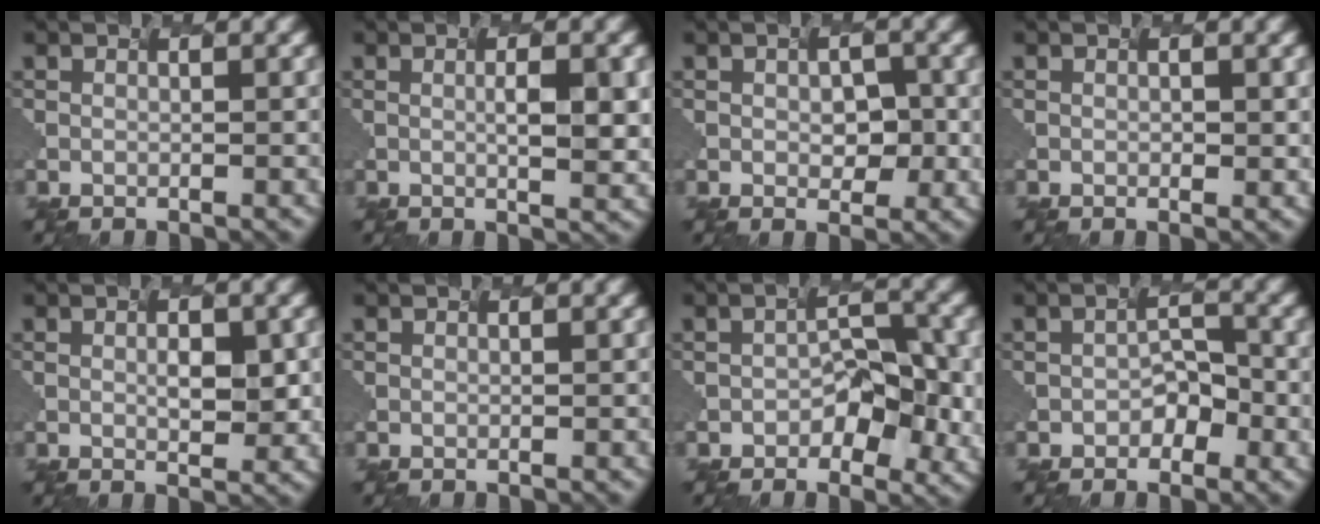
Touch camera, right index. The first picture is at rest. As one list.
[{"total": 2.8, "force": [0.0, 0.5, 2.7], "torque": [-0.041, 0.002, 0.009]}, {"total": 2.0, "force": [-0.4, 1.3, 1.4], "torque": [-0.027, -0.002, 0.004]}, {"total": 0.0}, {"total": 2.0, "force": [0.0, 0.6, 1.9], "torque": [-0.035, -0.003, 0.011]}, {"total": 0.0}, {"total": 4.3, "force": [-1.7, 2.5, 3.0], "torque": [-0.045, 0.001, -0.019]}, {"total": 2.2, "force": [-1.4, 1.3, 1.0], "torque": [-0.022, 0.002, -0.014]}]